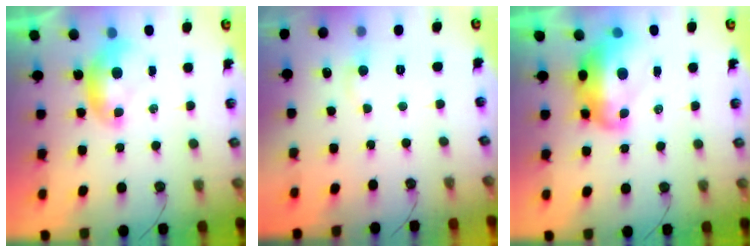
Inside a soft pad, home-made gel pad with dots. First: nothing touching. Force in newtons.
{"total": 1.2, "press": 0.9, "slide": 0.8}
{"total": 6.2, "press": 6.1, "slide": 1.1}